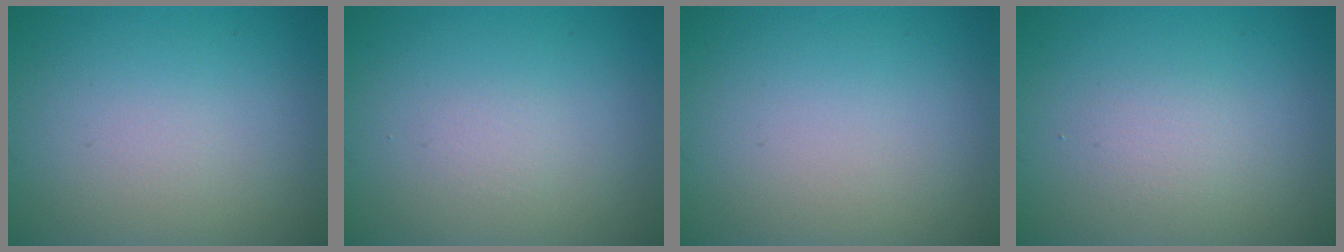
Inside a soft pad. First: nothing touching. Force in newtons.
{"total": 0.0}
{"total": 0.0}
{"total": 1.3, "press": 1.3, "slide": 0.1}